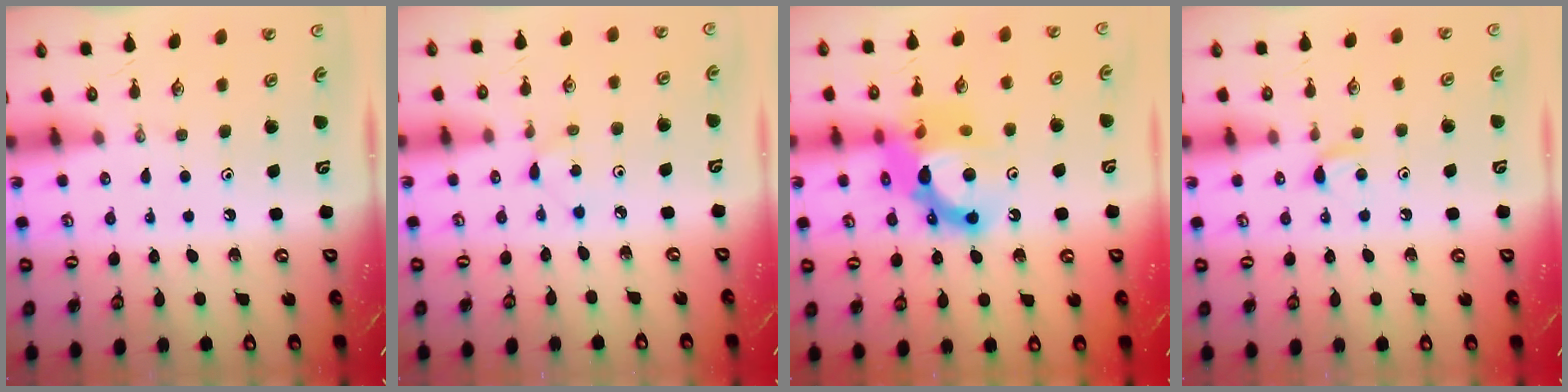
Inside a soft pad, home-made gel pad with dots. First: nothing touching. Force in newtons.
{"total": 2.5, "press": 2.5, "slide": 0.3}
{"total": 14.9, "press": 14.9, "slide": 1.1}
{"total": 4.9, "press": 4.8, "slide": 0.8}